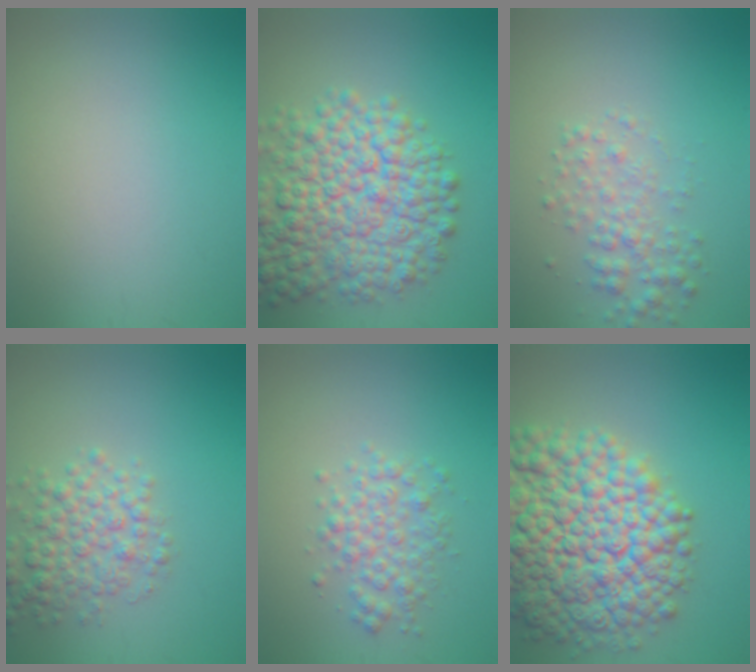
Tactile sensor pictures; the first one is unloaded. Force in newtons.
{"total": 10.3, "press": 10.3, "slide": 0.4}
{"total": 2.7, "press": 2.7, "slide": 0.0}
{"total": 4.1, "press": 4.1, "slide": 0.1}
{"total": 3.0, "press": 3.0, "slide": 0.1}
{"total": 15.2, "press": 15.2, "slide": 0.6}